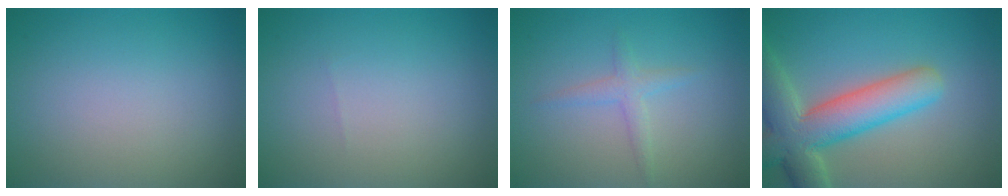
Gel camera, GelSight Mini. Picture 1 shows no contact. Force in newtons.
{"total": 0.0}
{"total": 1.6, "press": 1.6, "slide": 0.1}
{"total": 8.2, "press": 8.1, "slide": 0.8}